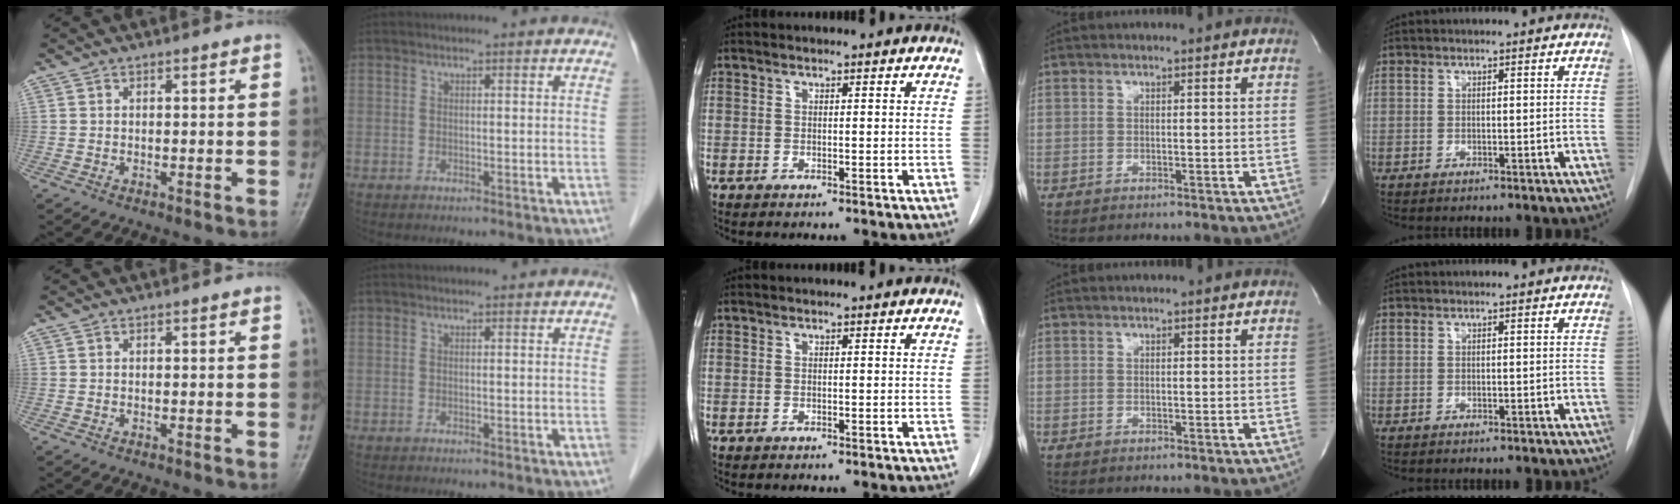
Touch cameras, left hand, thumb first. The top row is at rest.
{}